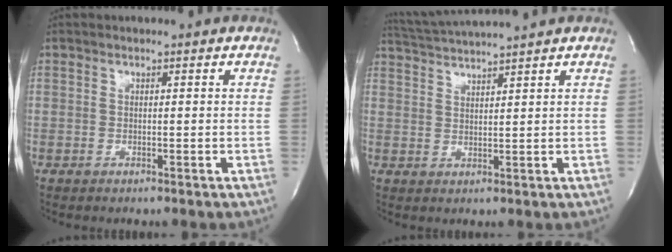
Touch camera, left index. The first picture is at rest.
{"total": 6.5, "force": [6.0, -1.9, 1.7], "torque": [-0.034, 0.007, 0.107]}